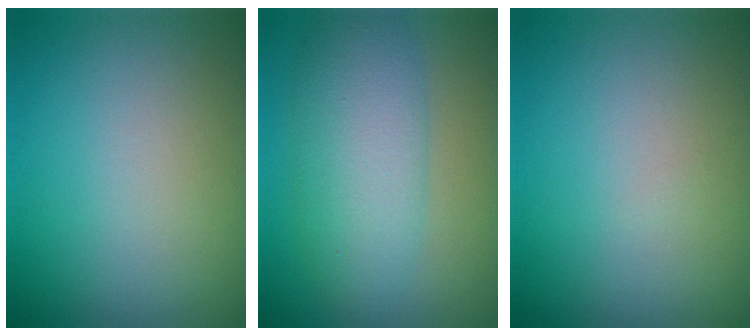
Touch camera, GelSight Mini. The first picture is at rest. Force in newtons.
{"total": 6.0, "press": 6.0, "slide": 0.1}
{"total": 0.0}